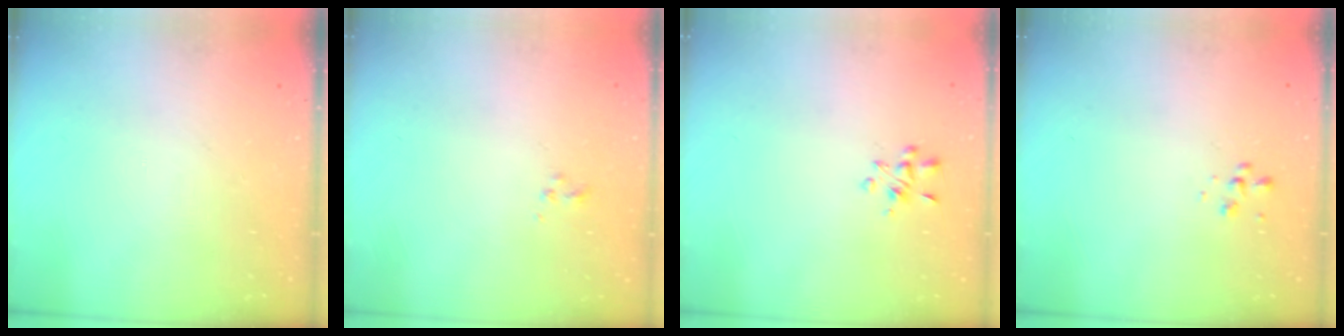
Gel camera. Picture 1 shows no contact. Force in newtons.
{"total": 1.4, "press": 1.3, "slide": 0.6}
{"total": 3.4, "press": 3.2, "slide": 1.1}
{"total": 0.5, "press": 0.5, "slide": 0.0}